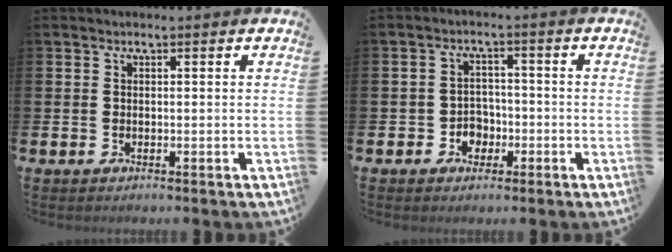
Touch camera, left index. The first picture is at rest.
{"total": 3.1, "force": [-1.5, 2.6, 0.7], "torque": [-0.017, 0.001, -0.036]}